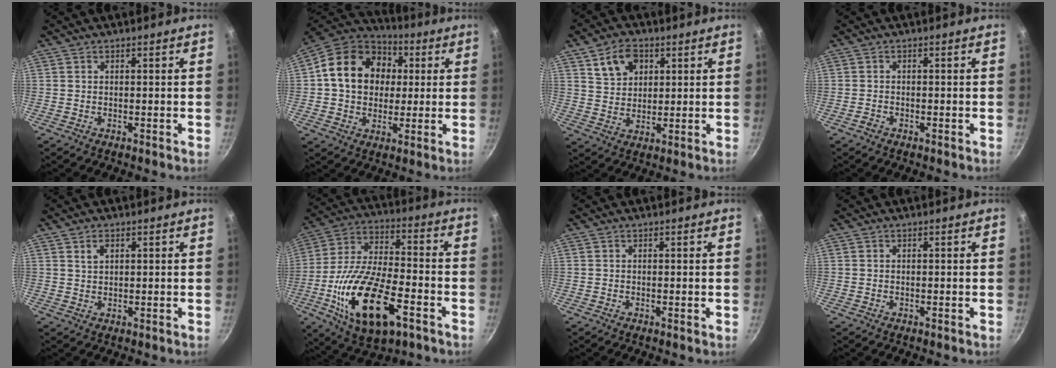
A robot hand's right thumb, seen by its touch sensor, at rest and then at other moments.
{"total": 18.4, "force": [3.2, 14.6, 10.8], "torque": [-0.160, 0.024, 0.041]}
{"total": 7.9, "force": [3.5, 5.7, 4.3], "torque": [-0.055, -0.003, 0.063]}
{"total": 1.0, "force": [-0.8, 0.4, 0.3], "torque": [-0.014, 0.006, -0.019]}
{"total": 2.2, "force": [1.1, 1.3, 1.4], "torque": [-0.017, 0.000, 0.022]}
{"total": 22.1, "force": [-8.1, 10.0, 18.0], "torque": [-0.331, 0.022, -0.144]}
{"total": 0.0}
{"total": 0.0}